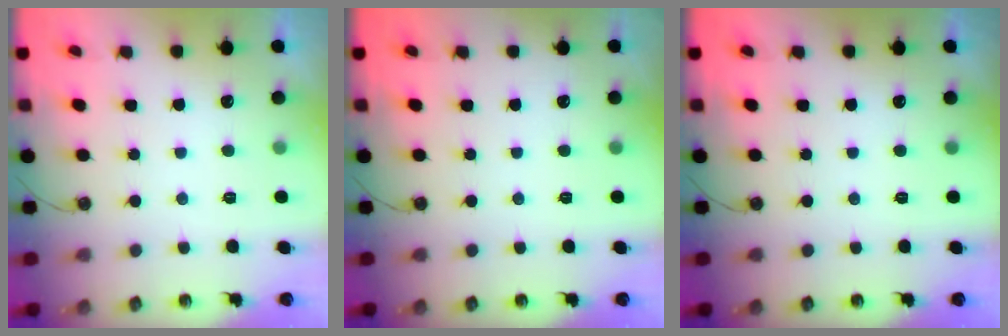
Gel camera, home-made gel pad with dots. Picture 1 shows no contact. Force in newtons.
{"total": 0.0}
{"total": 0.0}